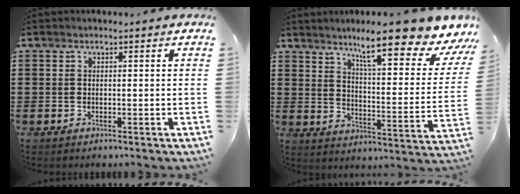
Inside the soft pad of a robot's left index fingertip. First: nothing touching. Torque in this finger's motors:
{"motor_torque": [2.14, 0.00, 1.05, 0.12]}